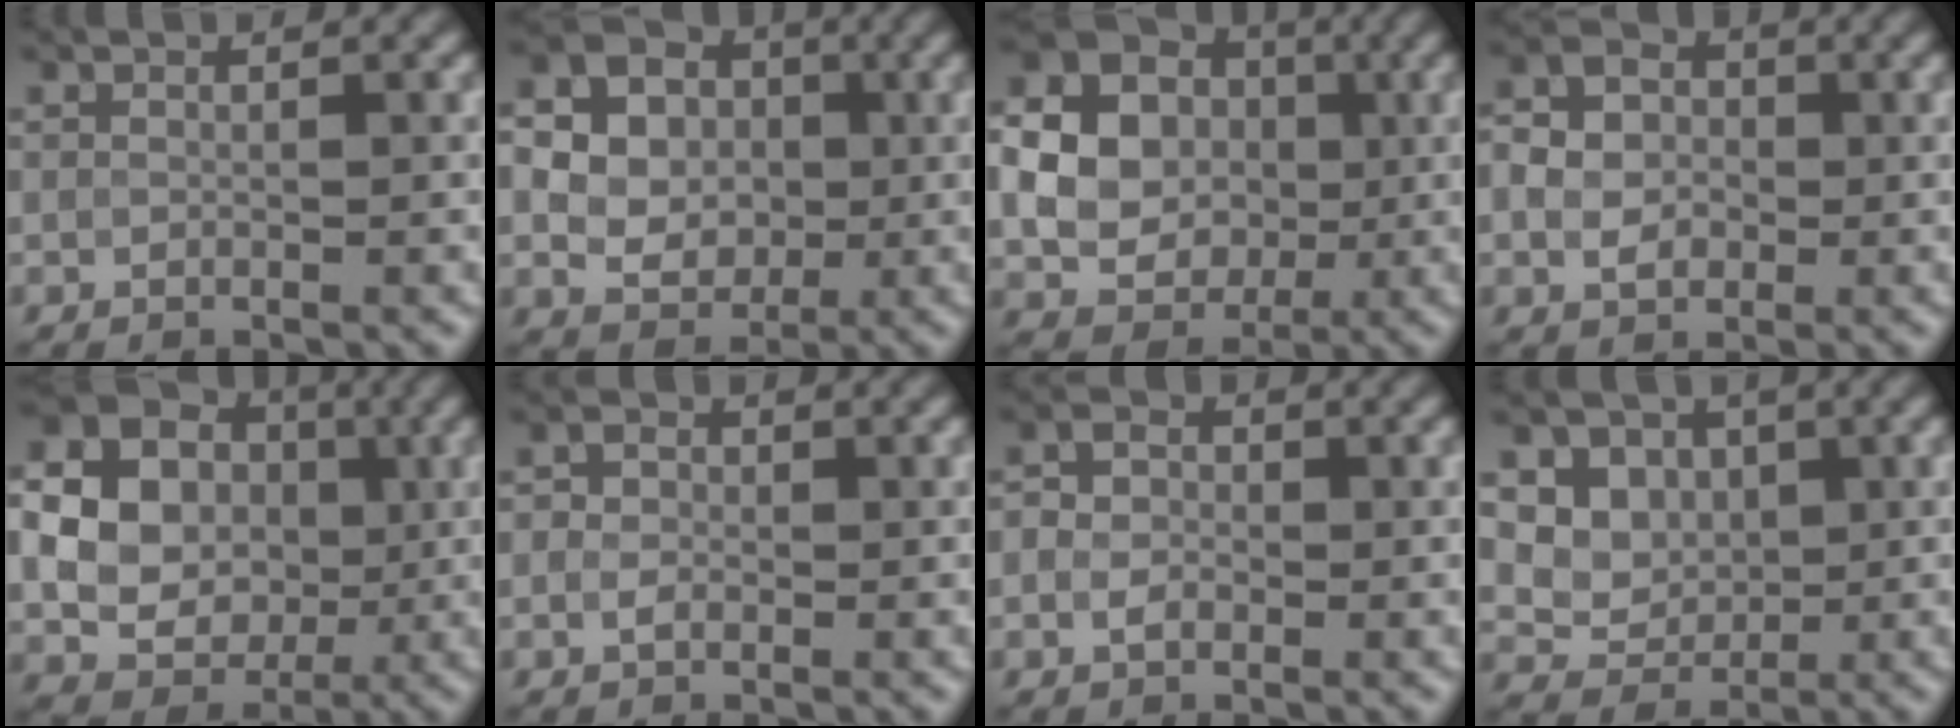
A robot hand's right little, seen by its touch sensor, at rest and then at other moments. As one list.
[{"total": 11.4, "force": [1.3, 10.2, 4.9], "torque": [-0.115, 0.027, 0.002]}, {"total": 11.1, "force": [0.8, 9.8, 5.2], "torque": [-0.114, 0.001, 0.004]}, {"total": 3.8, "force": [-0.5, 3.1, 2.1], "torque": [-0.035, 0.005, -0.017]}, {"total": 14.5, "force": [1.5, 13.2, 5.8], "torque": [-0.144, 0.016, 0.002]}, {"total": 1.2, "force": [-0.2, 1.0, 0.7], "torque": [-0.010, 0.002, -0.010]}, {"total": 1.6, "force": [-0.4, 1.3, 0.9], "torque": [-0.013, 0.002, -0.013]}, {"total": 6.5, "force": [3.0, 5.2, 2.5], "torque": [-0.037, 0.003, 0.052]}]